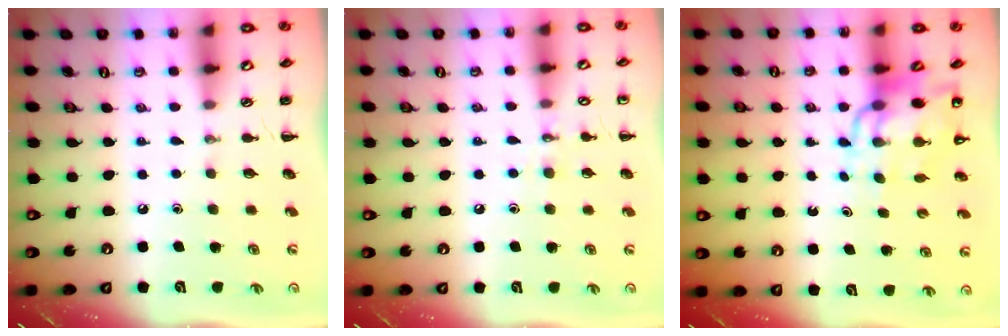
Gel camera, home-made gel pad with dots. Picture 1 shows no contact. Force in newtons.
{"total": 6.3, "press": 6.0, "slide": 1.6}
{"total": 12.4, "press": 11.8, "slide": 3.9}